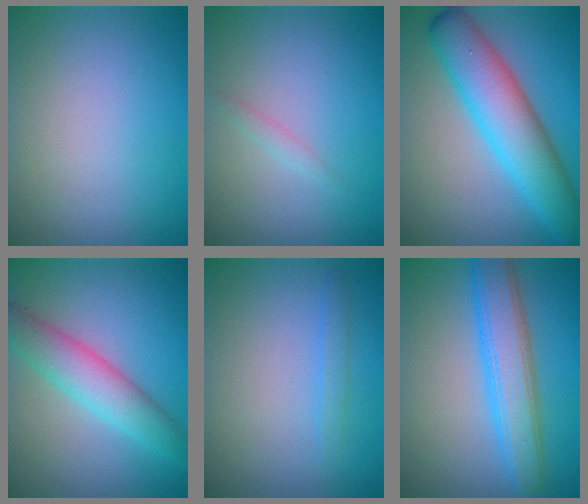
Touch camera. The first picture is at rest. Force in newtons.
{"total": 0.8, "press": 0.8, "slide": 0.0}
{"total": 8.3, "press": 8.3, "slide": 0.1}
{"total": 5.1, "press": 5.1, "slide": 0.1}
{"total": 1.1, "press": 1.1, "slide": 0.1}
{"total": 5.9, "press": 5.9, "slide": 0.1}